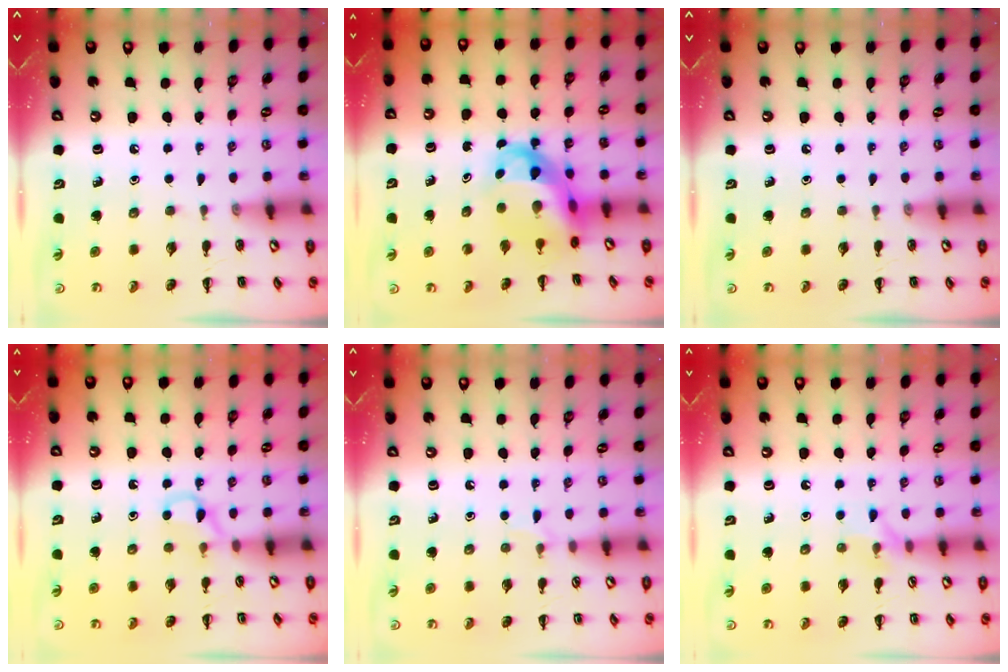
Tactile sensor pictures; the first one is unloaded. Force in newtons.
{"total": 7.8, "press": 7.5, "slide": 1.9}
{"total": 0.0}
{"total": 5.3, "press": 5.1, "slide": 1.6}
{"total": 5.2, "press": 4.8, "slide": 1.9}
{"total": 6.4, "press": 6.4, "slide": 0.9}